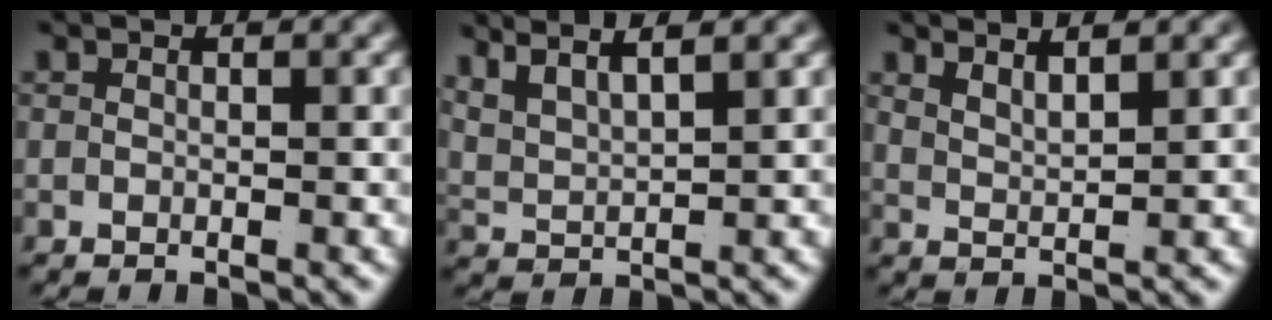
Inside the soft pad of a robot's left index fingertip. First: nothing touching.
{"total": 6.4, "force": [3.5, 4.1, 3.6], "torque": [-0.081, 0.010, 0.052]}
{"total": 2.8, "force": [2.2, 0.7, 1.6], "torque": [-0.033, -0.007, 0.042]}